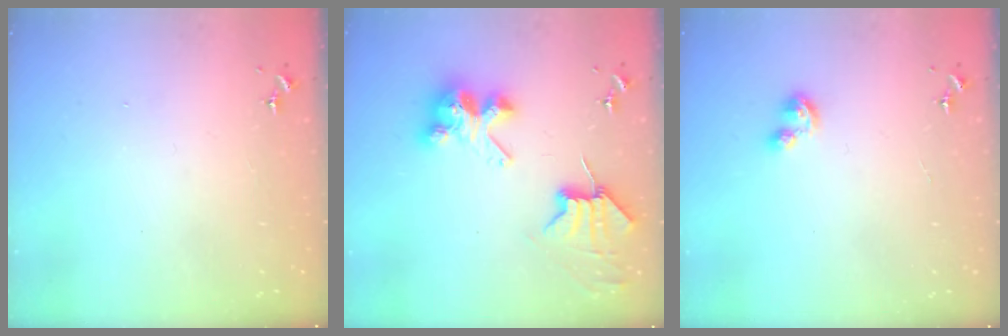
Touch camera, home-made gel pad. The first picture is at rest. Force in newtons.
{"total": 9.0, "press": 8.9, "slide": 1.2}
{"total": 4.2, "press": 4.2, "slide": 0.4}